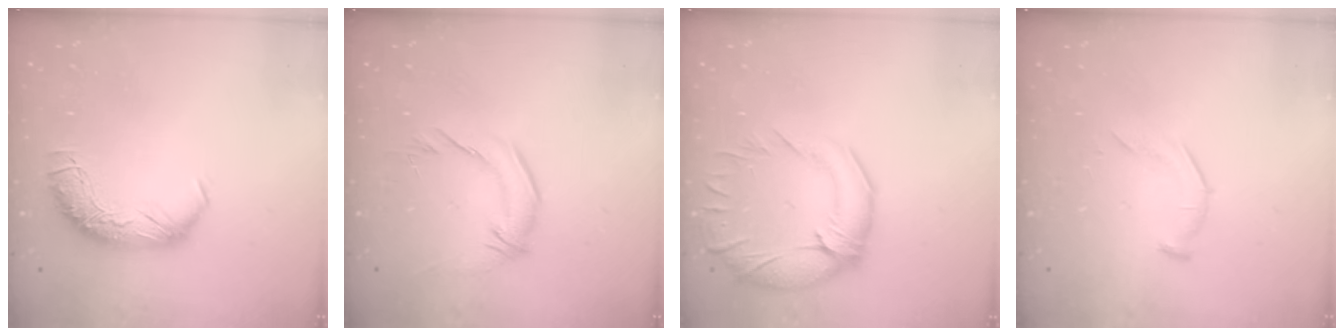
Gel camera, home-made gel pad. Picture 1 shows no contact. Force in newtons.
{"total": 1.8, "press": 0.7, "slide": 1.7}
{"total": 6.1, "press": 4.8, "slide": 3.8}
{"total": 6.1, "press": 6.0, "slide": 1.2}